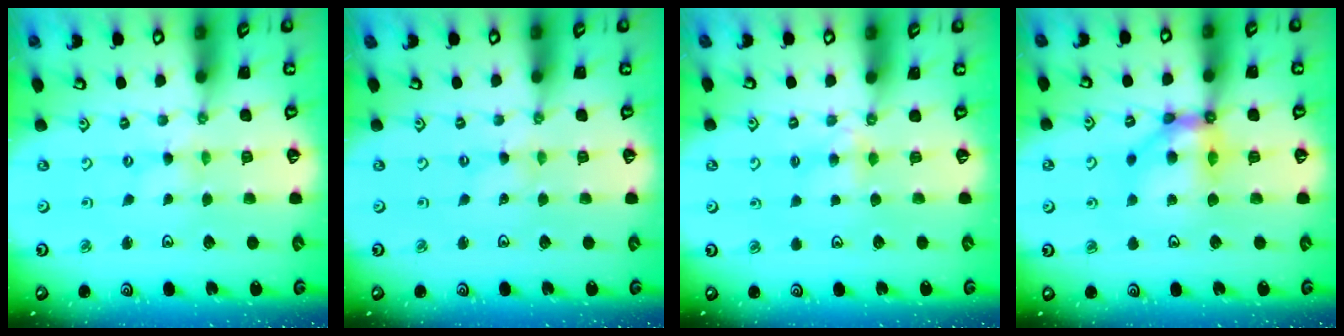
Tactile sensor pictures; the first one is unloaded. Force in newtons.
{"total": 0.0}
{"total": 4.2, "press": 4.1, "slide": 0.6}
{"total": 9.7, "press": 9.7, "slide": 1.0}